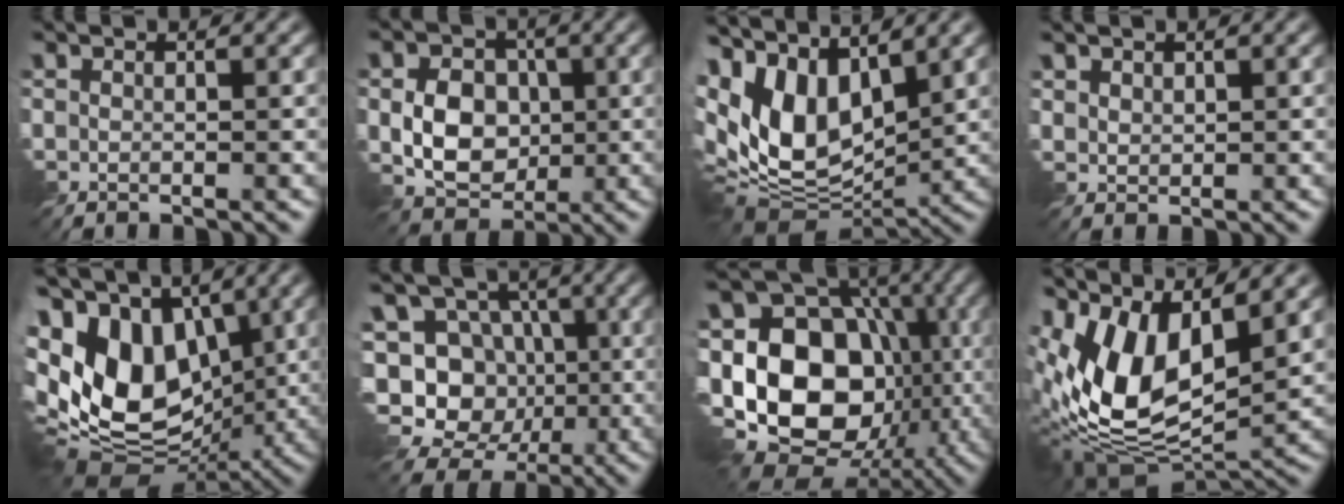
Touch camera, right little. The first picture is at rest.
{"total": 6.3, "force": [-0.5, 4.9, 4.0], "torque": [-0.069, -0.002, -0.017]}
{"total": 12.3, "force": [2.1, 7.4, 9.7], "torque": [-0.217, 0.002, 0.037]}
{"total": 1.3, "force": [0.8, 0.9, 0.3], "torque": [-0.010, 0.000, 0.020]}
{"total": 15.3, "force": [0.6, 10.5, 11.1], "torque": [-0.246, -0.009, 0.015]}
{"total": 13.9, "force": [-3.9, 12.3, 5.2], "torque": [-0.145, 0.026, -0.079]}
{"total": 19.4, "force": [-3.6, 14.3, 12.6], "torque": [-0.208, 0.016, -0.079]}
{"total": 11.8, "force": [3.0, 6.1, 9.6], "torque": [-0.207, -0.005, 0.050]}